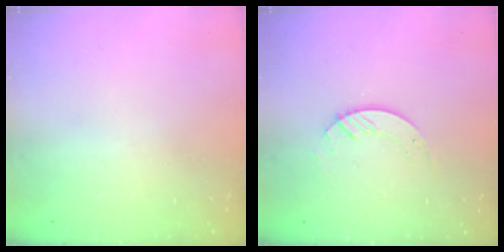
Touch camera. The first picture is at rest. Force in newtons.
{"total": 2.8, "press": 2.8, "slide": 0.3}